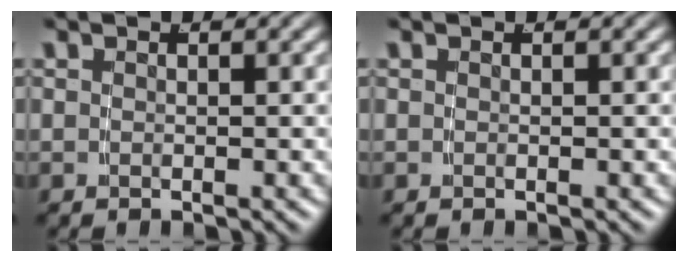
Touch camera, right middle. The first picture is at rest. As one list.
[{"total": 0.0}]